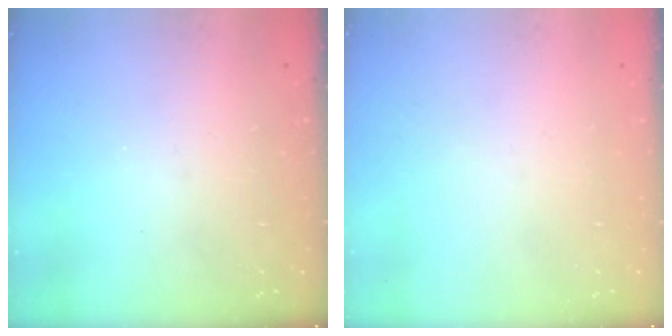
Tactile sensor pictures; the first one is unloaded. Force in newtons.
{"total": 0.0}